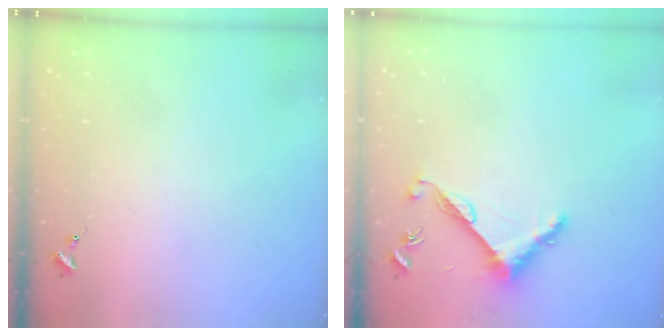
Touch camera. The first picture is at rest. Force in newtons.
{"total": 7.5, "press": 7.5, "slide": 0.5}